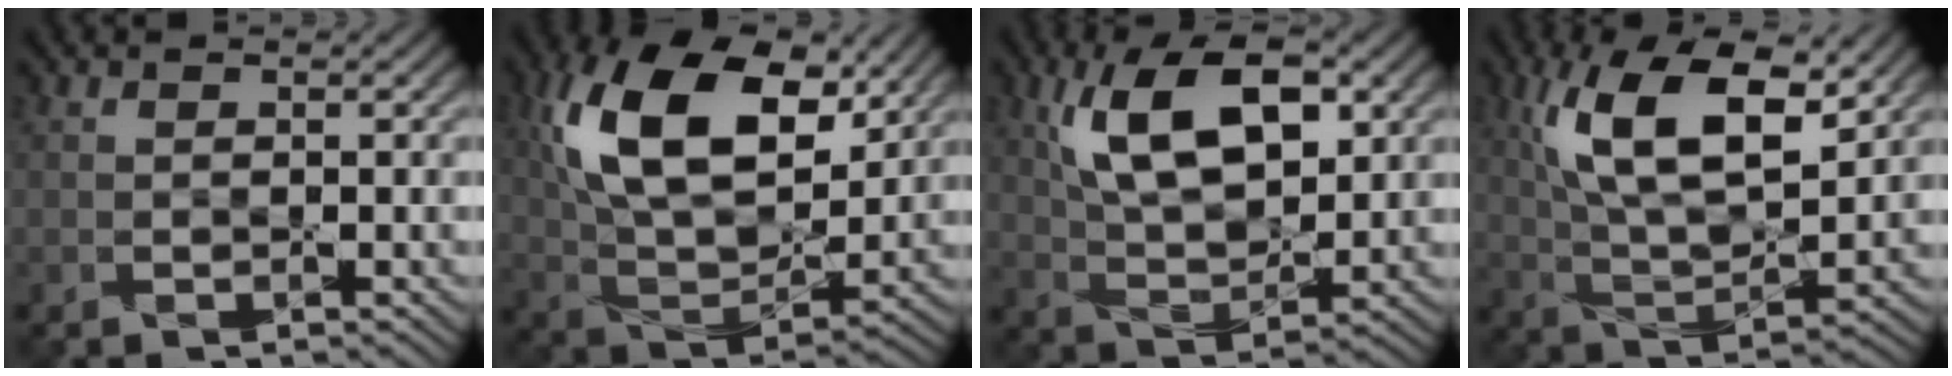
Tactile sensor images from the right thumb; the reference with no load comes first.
{"total": 16.8, "force": [6.6, 9.2, 12.4], "torque": [-0.258, 0.017, 0.117]}
{"total": 11.5, "force": [4.2, 5.6, 9.2], "torque": [-0.178, 0.007, 0.078]}
{"total": 13.8, "force": [5.9, 5.8, 11.0], "torque": [-0.220, 0.003, 0.112]}